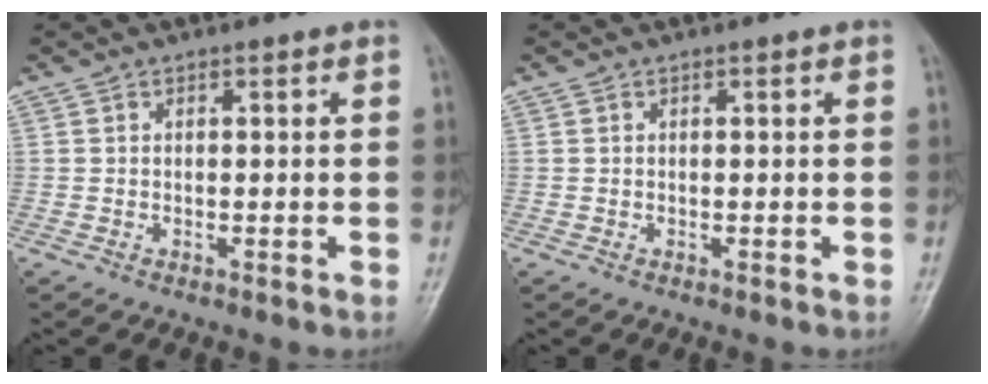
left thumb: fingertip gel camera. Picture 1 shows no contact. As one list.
[{"total": 0.0}]